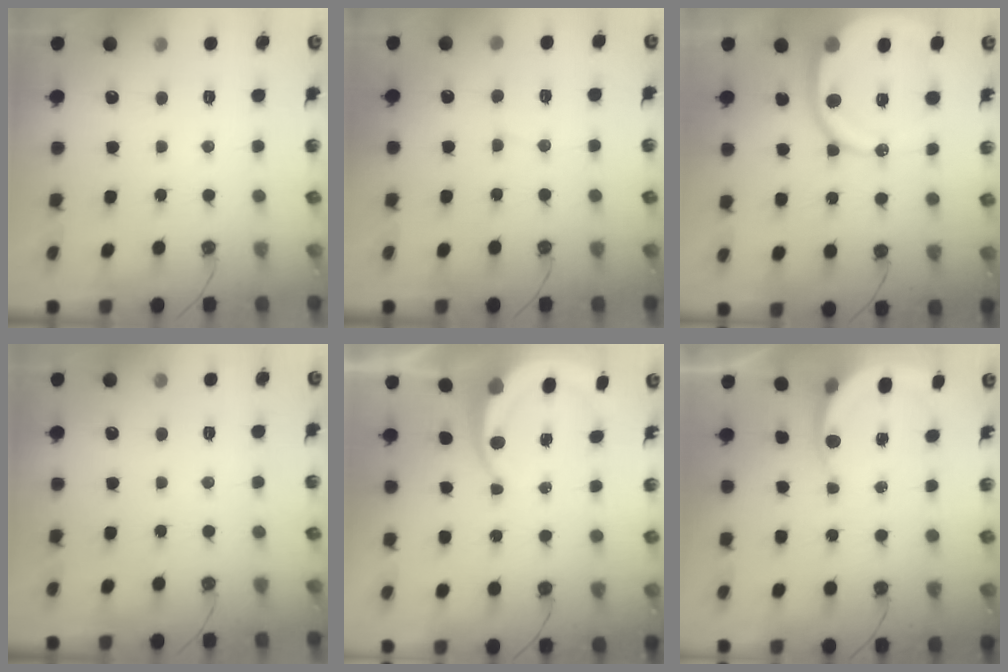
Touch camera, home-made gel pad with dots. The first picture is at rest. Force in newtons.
{"total": 5.1, "press": 4.9, "slide": 1.3}
{"total": 15.3, "press": 15.1, "slide": 1.9}
{"total": 0.0}
{"total": 6.7, "press": 6.6, "slide": 0.8}
{"total": 4.7, "press": 4.6, "slide": 0.6}